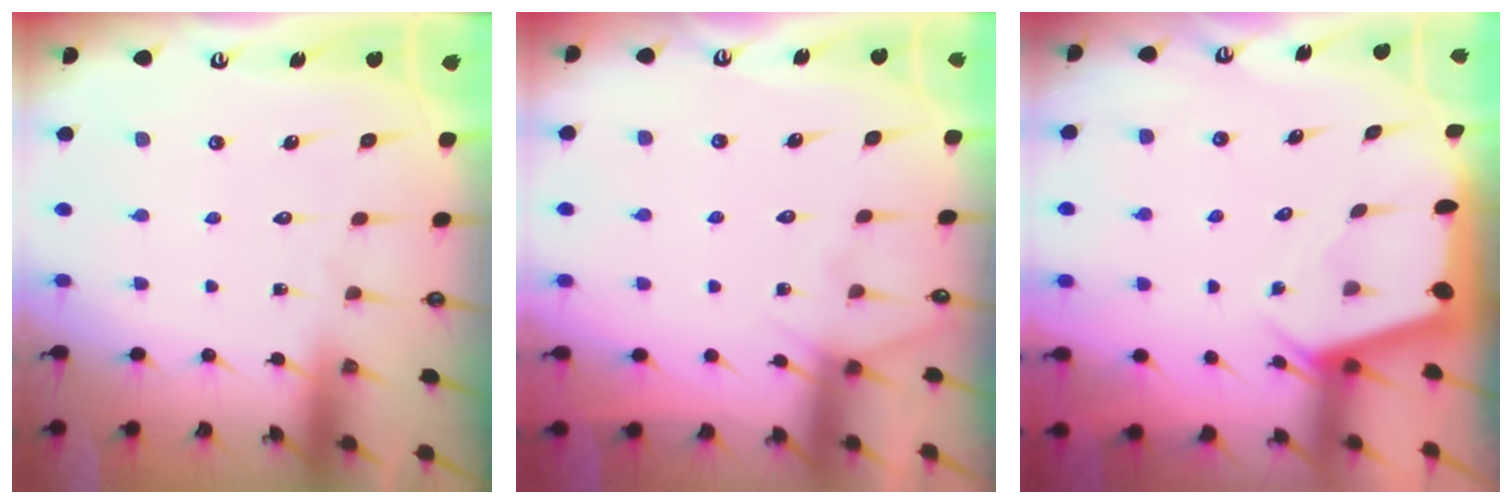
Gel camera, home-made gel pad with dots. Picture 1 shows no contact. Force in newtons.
{"total": 4.5, "press": 4.4, "slide": 0.6}
{"total": 2.4, "press": 2.4, "slide": 0.4}